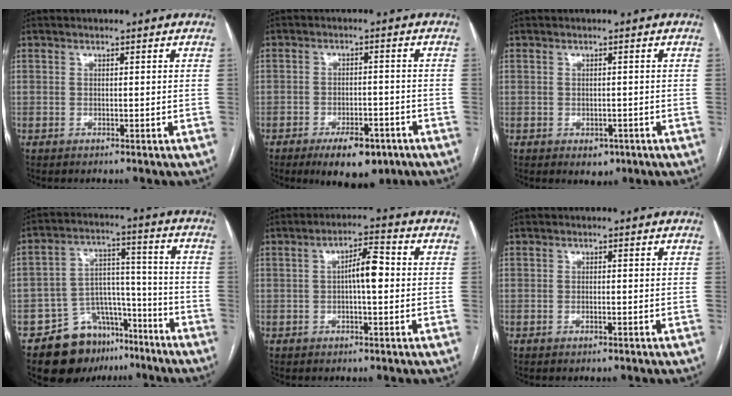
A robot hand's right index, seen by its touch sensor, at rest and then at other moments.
{"total": 8.2, "force": [-5.3, 3.4, 5.3], "torque": [-0.076, -0.003, -0.075]}
{"total": 2.4, "force": [-1.2, 1.7, 1.2], "torque": [-0.009, 0.001, -0.005]}
{"total": 12.9, "force": [-9.0, 8.3, 4.1], "torque": [-0.052, 0.058, -0.136]}
{"total": 5.1, "force": [0.0, 1.2, 5.0], "torque": [-0.084, 0.016, -0.002]}
{"total": 0.7, "force": [-0.2, 0.2, 0.7], "torque": [-0.013, -0.001, -0.002]}